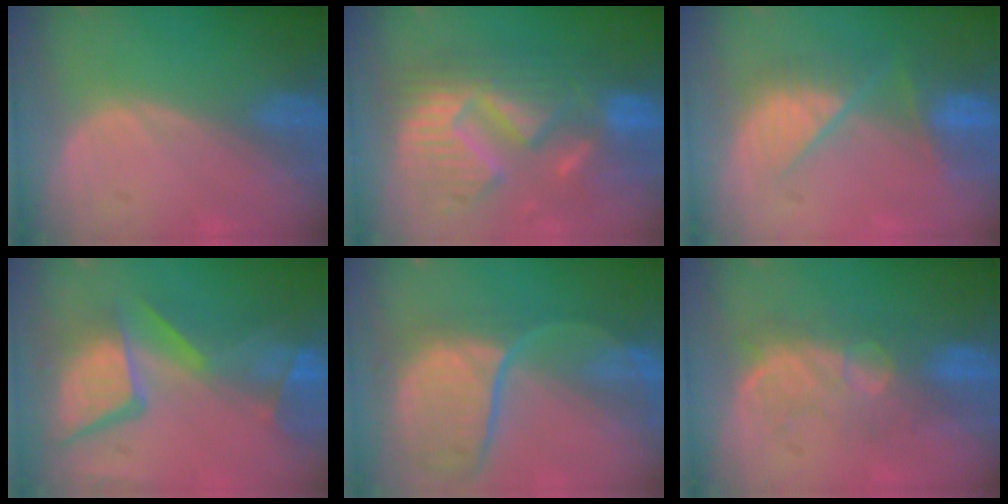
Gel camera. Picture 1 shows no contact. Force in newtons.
{"total": 13.2, "press": 13.1, "slide": 1.3}
{"total": 9.4, "press": 7.9, "slide": 5.0}
{"total": 13.3, "press": 11.0, "slide": 7.6}
{"total": 11.4, "press": 9.7, "slide": 5.9}
{"total": 7.9, "press": 7.6, "slide": 2.2}